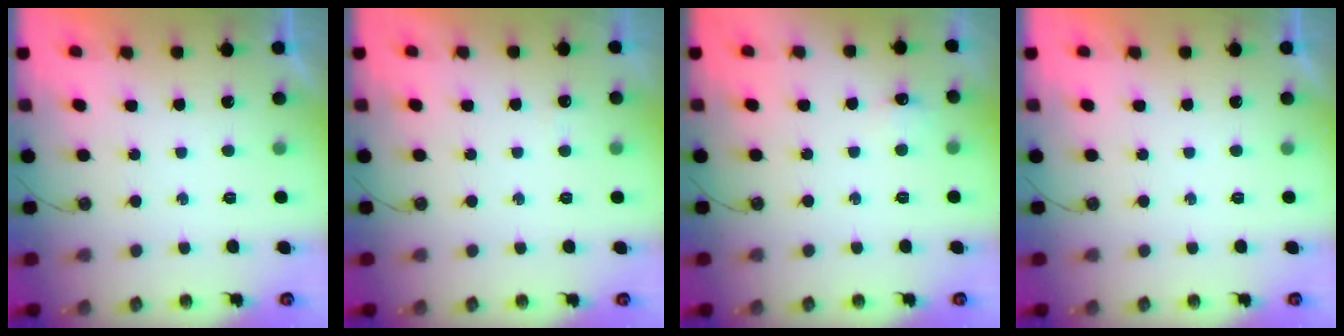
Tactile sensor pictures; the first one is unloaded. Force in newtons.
{"total": 2.5, "press": 2.4, "slide": 0.5}
{"total": 4.8, "press": 4.0, "slide": 2.7}
{"total": 0.0}